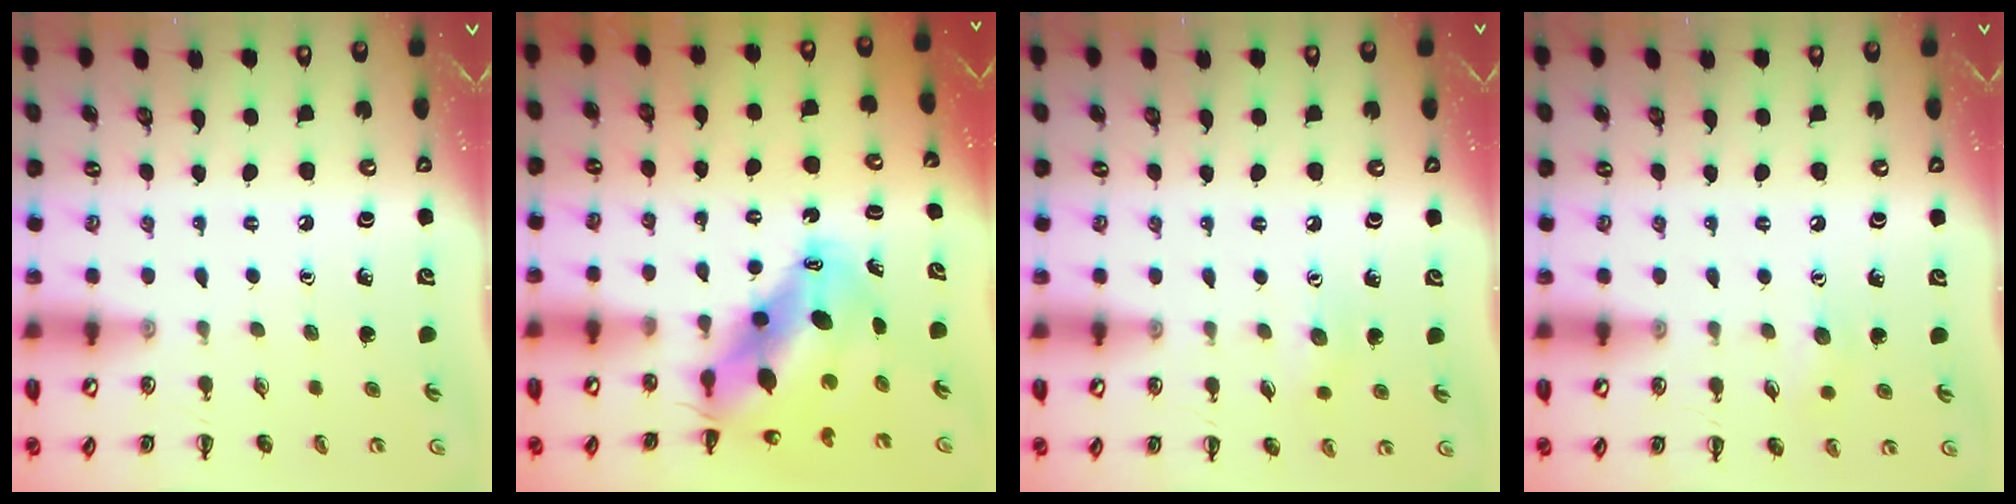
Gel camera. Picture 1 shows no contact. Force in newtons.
{"total": 11.3, "press": 11.0, "slide": 2.6}
{"total": 6.0, "press": 5.8, "slide": 1.4}
{"total": 6.2, "press": 6.0, "slide": 1.6}